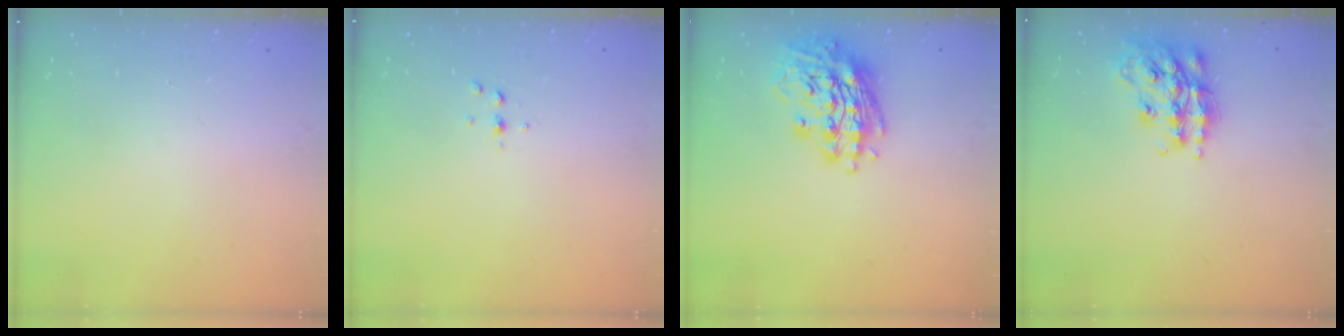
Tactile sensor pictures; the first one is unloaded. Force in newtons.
{"total": 2.6, "press": 2.6, "slide": 0.3}
{"total": 16.4, "press": 16.2, "slide": 2.5}
{"total": 18.8, "press": 18.7, "slide": 1.2}